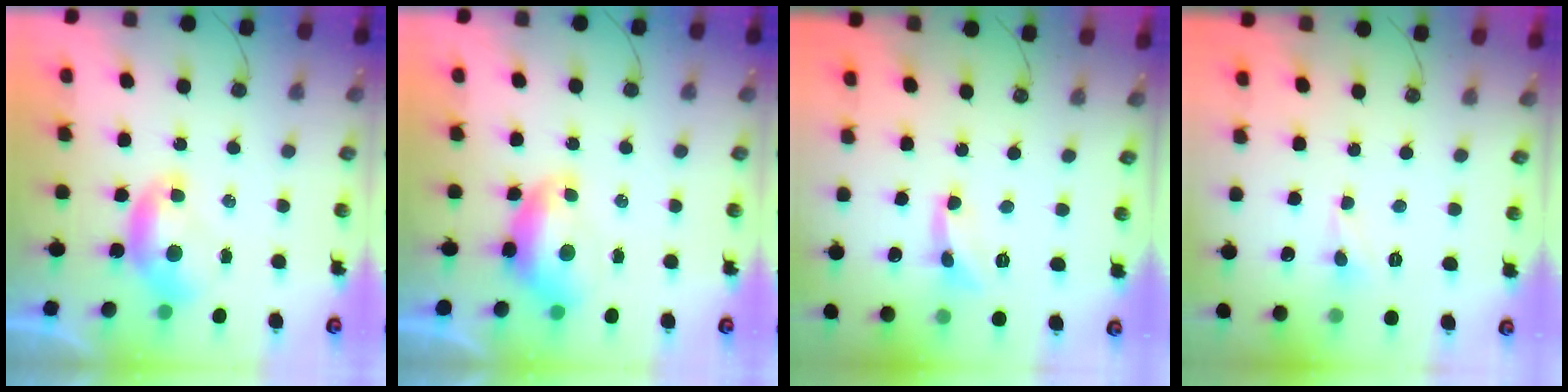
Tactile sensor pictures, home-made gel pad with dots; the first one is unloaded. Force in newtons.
{"total": 0.8, "press": 0.7, "slide": 0.4}
{"total": 1.4, "press": 1.3, "slide": 0.3}
{"total": 0.6, "press": 0.5, "slide": 0.2}